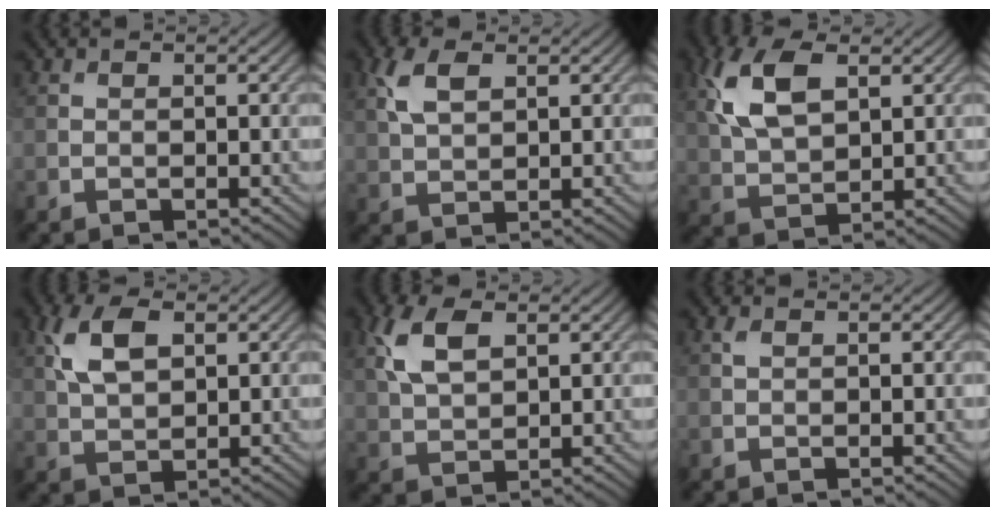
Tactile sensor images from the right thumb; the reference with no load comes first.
{"total": 4.7, "force": [2.1, 2.4, 3.5], "torque": [-0.090, 0.007, 0.043]}
{"total": 9.1, "force": [3.3, 4.8, 7.0], "torque": [-0.167, 0.013, 0.063]}
{"total": 6.4, "force": [2.4, 3.4, 4.9], "torque": [-0.113, 0.007, 0.044]}
{"total": 6.6, "force": [2.8, 3.5, 4.9], "torque": [-0.119, 0.008, 0.054]}
{"total": 0.8, "force": [0.4, 0.4, 0.6], "torque": [-0.019, 0.001, 0.009]}